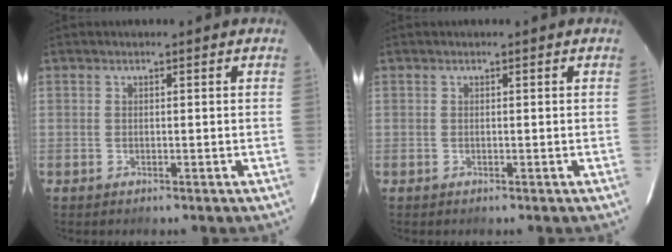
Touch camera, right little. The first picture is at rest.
{"total": 0.0}